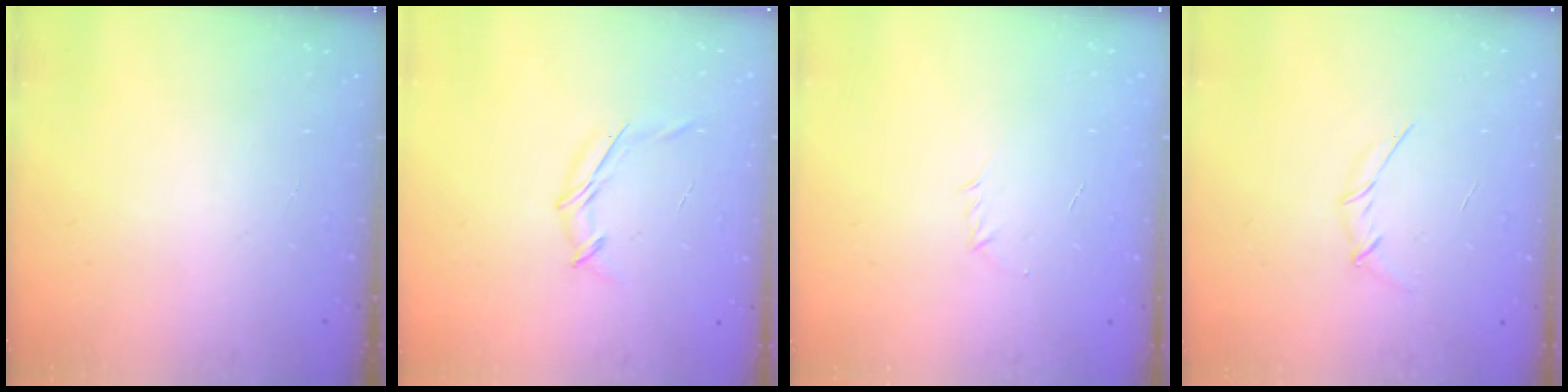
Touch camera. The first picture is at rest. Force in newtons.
{"total": 6.8, "press": 6.7, "slide": 0.9}
{"total": 2.9, "press": 2.8, "slide": 0.8}
{"total": 3.1, "press": 3.0, "slide": 0.8}